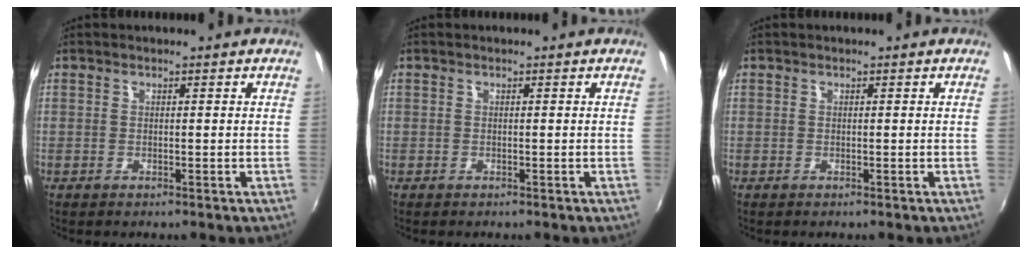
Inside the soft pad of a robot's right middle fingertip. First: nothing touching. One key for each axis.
{"total": 0.0}
{"total": 0.0}